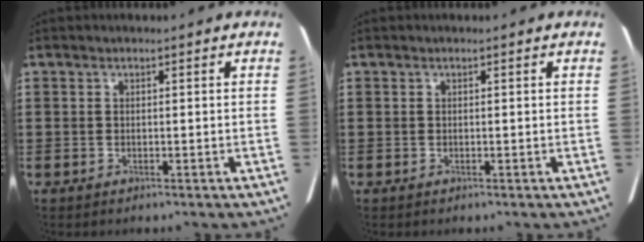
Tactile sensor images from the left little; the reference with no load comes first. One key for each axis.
{"total": 0.0}